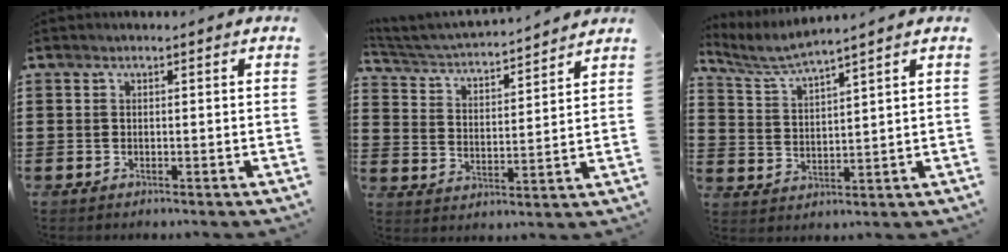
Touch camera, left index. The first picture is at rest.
{"total": 3.3, "force": [3.2, 0.1, 0.8], "torque": [-0.036, -0.028, 0.047]}
{"total": 4.5, "force": [4.1, -0.6, 1.8], "torque": [-0.053, -0.021, 0.070]}